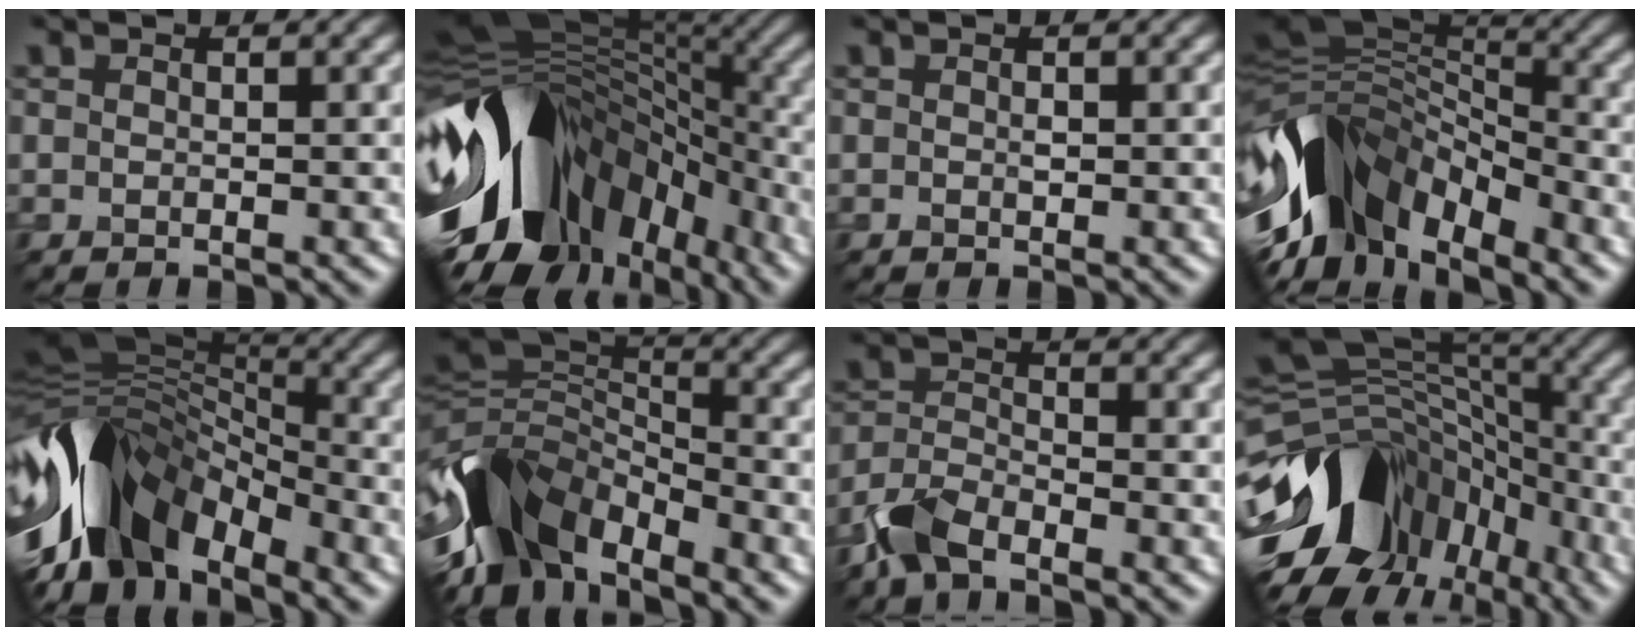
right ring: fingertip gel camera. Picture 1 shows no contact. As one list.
[{"total": 14.5, "force": [-3.9, 9.4, 10.3], "torque": [-0.191, 0.014, -0.069]}, {"total": 0.0}, {"total": 11.4, "force": [-5.6, 6.7, 7.4], "torque": [-0.144, 0.012, -0.113]}, {"total": 11.5, "force": [-5.0, 6.7, 7.9], "torque": [-0.145, 0.019, -0.109]}, {"total": 9.3, "force": [-4.9, 4.7, 6.3], "torque": [-0.121, -0.001, -0.104]}, {"total": 4.4, "force": [-3.4, 1.9, 2.1], "torque": [-0.046, -0.001, -0.080]}, {"total": 13.0, "force": [-5.3, 9.4, 7.3], "torque": [-0.148, 0.010, -0.090]}]